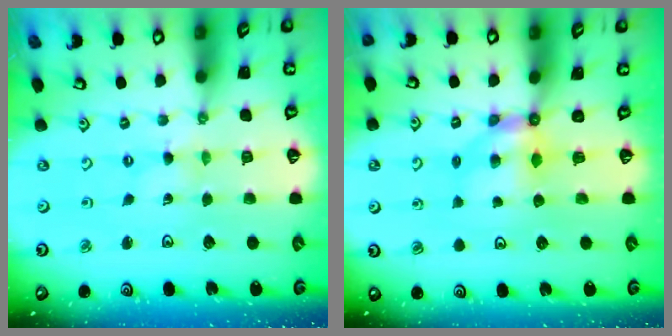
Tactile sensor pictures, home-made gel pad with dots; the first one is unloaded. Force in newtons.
{"total": 5.5, "press": 5.5, "slide": 0.2}